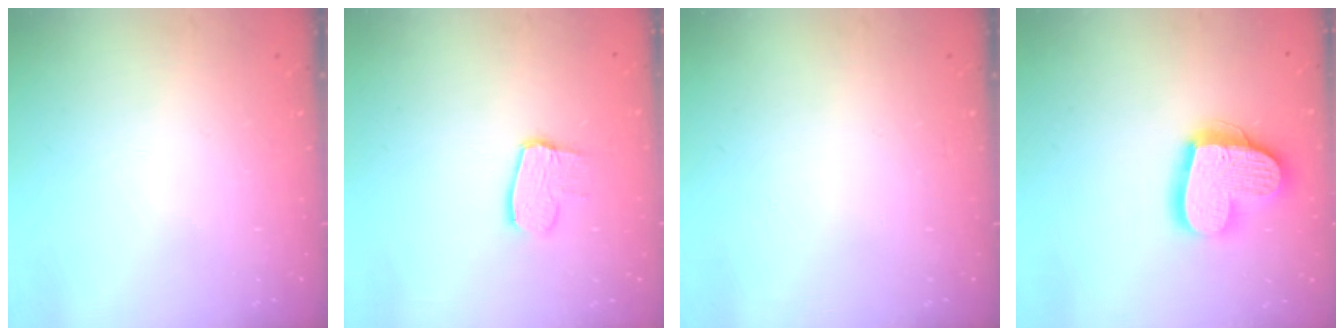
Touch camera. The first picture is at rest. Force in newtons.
{"total": 8.3, "press": 8.3, "slide": 0.7}
{"total": 0.0}
{"total": 17.7, "press": 17.7, "slide": 1.5}